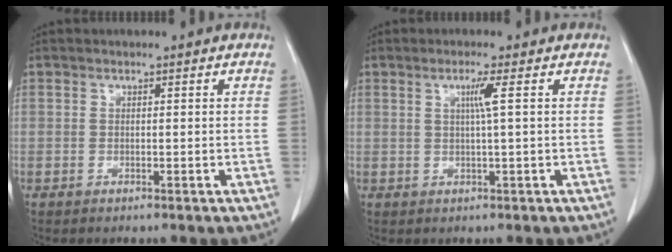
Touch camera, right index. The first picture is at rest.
{"total": 2.6, "force": [0.7, -0.7, 2.4], "torque": [-0.047, -0.001, 0.015]}